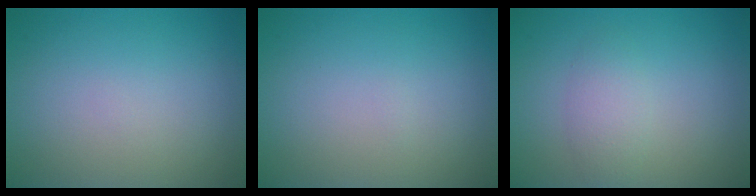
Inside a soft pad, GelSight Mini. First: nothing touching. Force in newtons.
{"total": 0.0}
{"total": 3.4, "press": 3.4, "slide": 0.1}